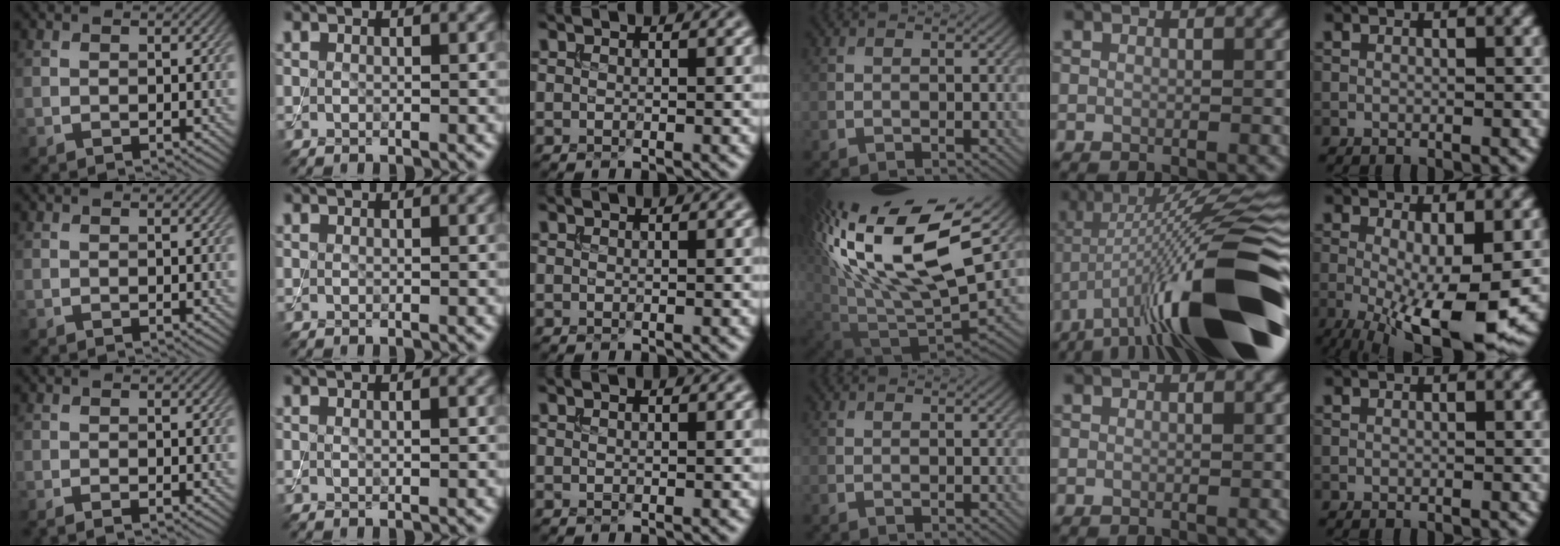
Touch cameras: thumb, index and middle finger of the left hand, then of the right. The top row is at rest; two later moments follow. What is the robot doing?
{"motion": "assemble", "object": "toy tower of hanoi"}